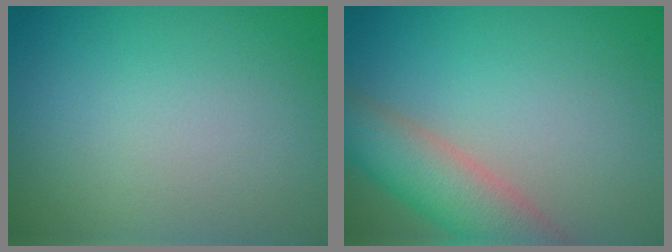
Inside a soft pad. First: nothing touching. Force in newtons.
{"total": 6.1, "press": 6.1, "slide": 0.5}